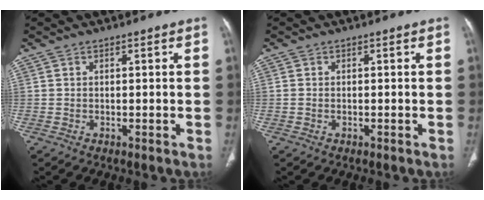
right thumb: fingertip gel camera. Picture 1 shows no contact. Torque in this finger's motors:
{"motor_torque": [-0.36, -0.02, -0.25, 0.17, -0.03]}